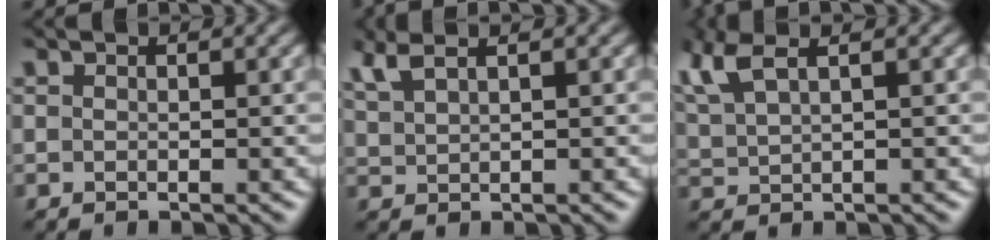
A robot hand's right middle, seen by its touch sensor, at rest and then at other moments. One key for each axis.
{"total": 2.8, "fx": 2.0, "fy": 0.9, "fz": 1.7, "tx": -0.040, "ty": 0.012, "tz": 0.043}
{"total": 5.6, "fx": 3.4, "fy": 2.3, "fz": 3.9, "tx": -0.103, "ty": 0.026, "tz": 0.055}